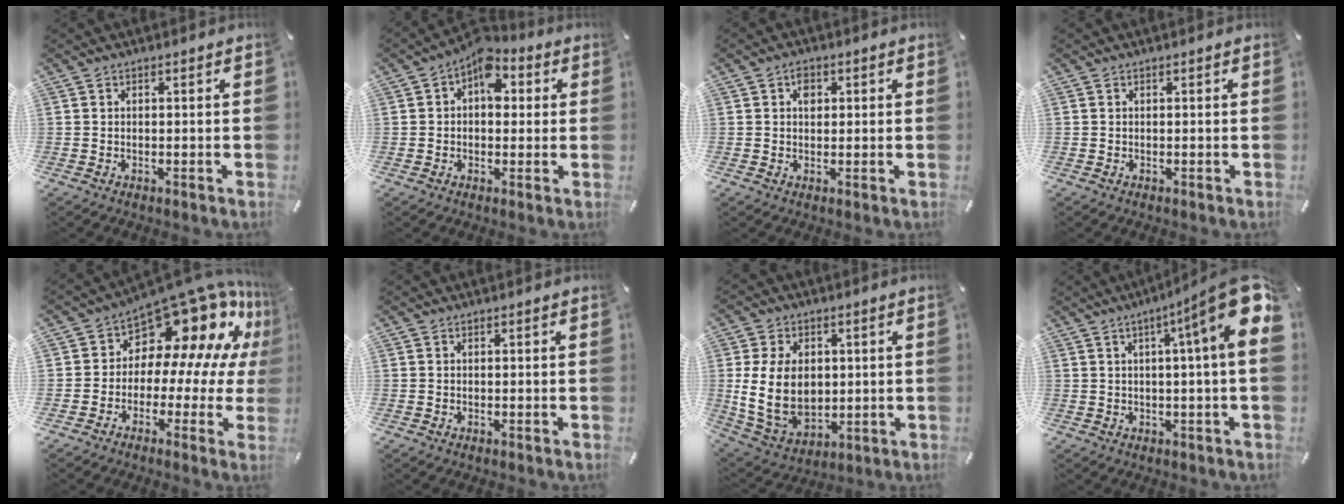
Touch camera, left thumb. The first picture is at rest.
{"total": 8.2, "force": [2.9, 5.6, 5.2], "torque": [-0.069, -0.013, 0.047]}
{"total": 2.6, "force": [0.7, 2.0, 1.5], "torque": [-0.018, 0.000, 0.008]}
{"total": 0.0}
{"total": 16.9, "force": [11.2, 8.9, 9.0], "torque": [-0.138, -0.102, 0.193]}
{"total": 0.0}
{"total": 14.3, "force": [1.4, 10.6, 9.4], "torque": [-0.198, 0.000, 0.027]}
{"total": 15.8, "force": [5.1, 0.6, 14.9], "torque": [-0.215, -0.044, 0.063]}